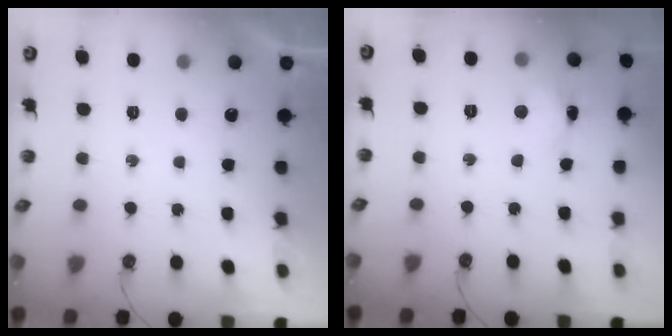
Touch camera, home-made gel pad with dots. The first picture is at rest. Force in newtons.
{"total": 3.1, "press": 3.1, "slide": 0.1}